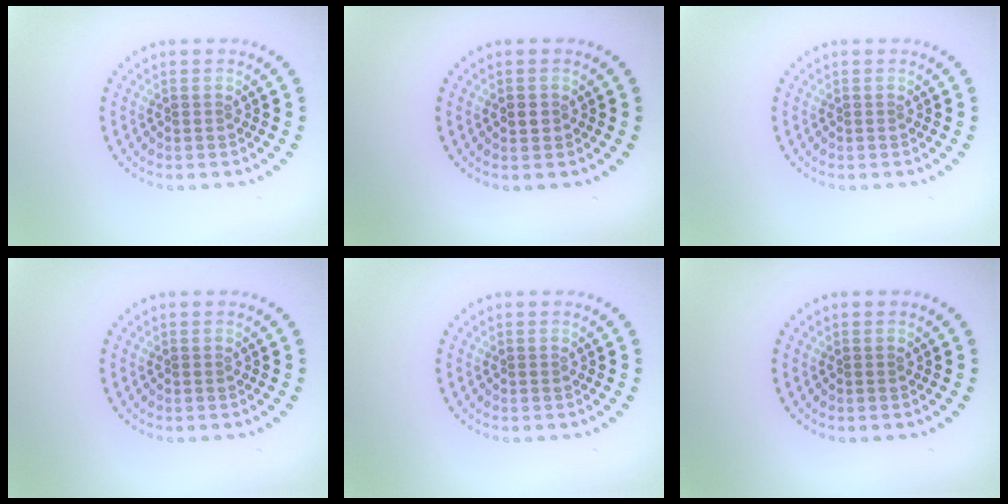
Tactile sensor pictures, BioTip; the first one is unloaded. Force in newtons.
{"total": 1.0, "press": 1.0, "slide": 0.2}
{"total": 0.0}
{"total": 0.0}
{"total": 0.0}
{"total": 0.0}